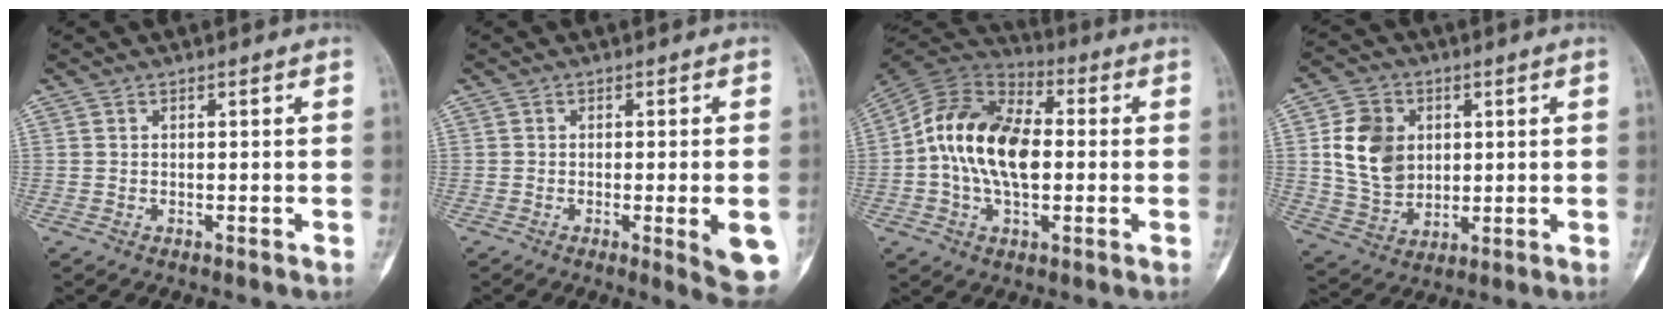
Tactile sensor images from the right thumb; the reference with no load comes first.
{"total": 8.2, "force": [-2.1, 1.6, 7.8], "torque": [-0.087, -0.011, -0.023]}
{"total": 17.3, "force": [-0.1, 10.5, 13.7], "torque": [-0.240, 0.027, -0.010]}
{"total": 11.6, "force": [2.1, 9.0, 6.9], "torque": [-0.097, -0.007, 0.045]}